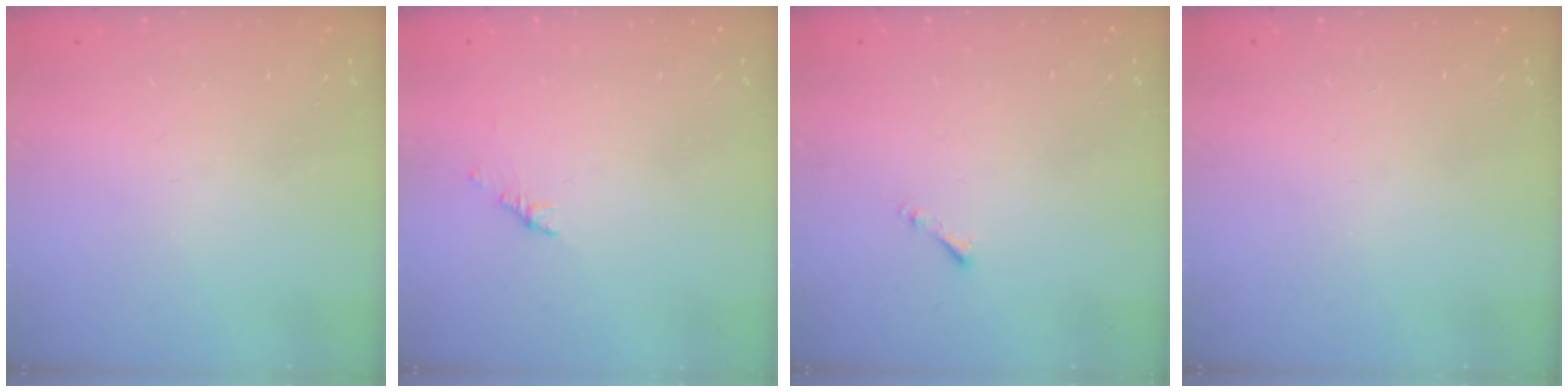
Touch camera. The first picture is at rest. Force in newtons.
{"total": 1.1, "press": 1.0, "slide": 0.5}
{"total": 0.8, "press": 0.7, "slide": 0.3}
{"total": 0.0}